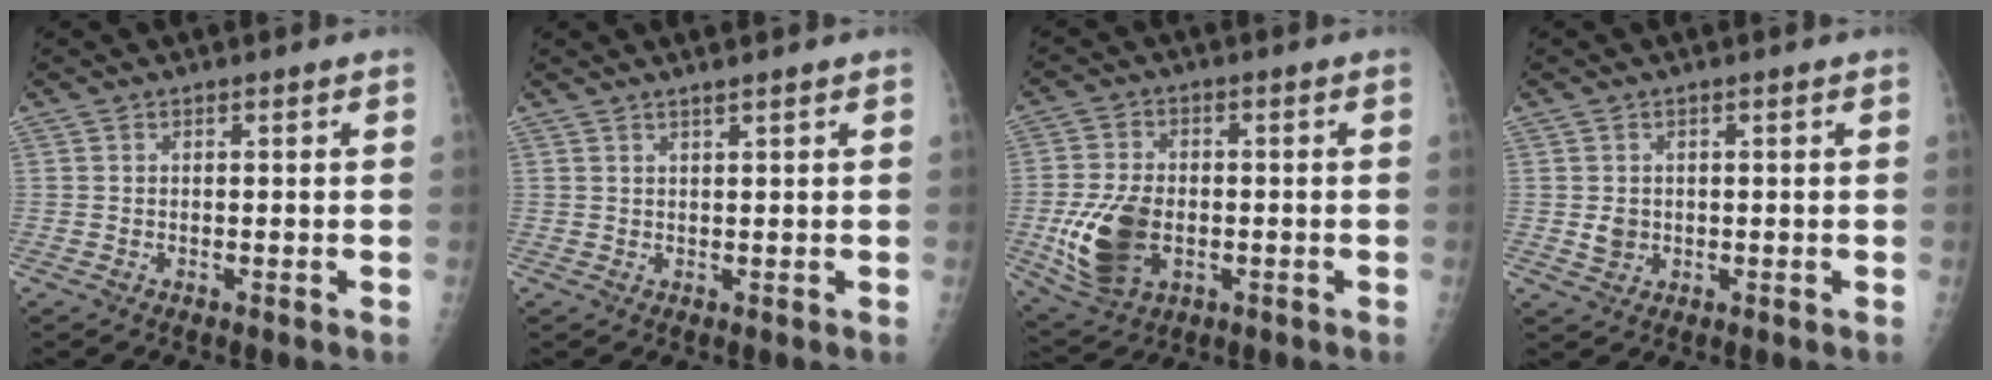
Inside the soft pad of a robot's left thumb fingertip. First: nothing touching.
{"total": 1.6, "force": [1.2, 0.0, 1.1], "torque": [-0.018, -0.004, 0.023]}
{"total": 12.5, "force": [-2.5, 8.0, 9.3], "torque": [-0.174, 0.002, -0.035]}
{"total": 2.6, "force": [-0.1, 2.3, 1.3], "torque": [-0.013, 0.000, 0.003]}